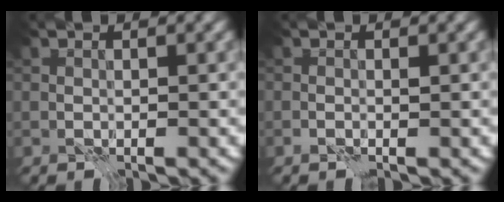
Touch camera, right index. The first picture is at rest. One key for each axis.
{"total": 0.6, "fx": 0.4, "fy": -0.4, "fz": 0.2, "tx": 0.001, "ty": 0.002, "tz": 0.006}